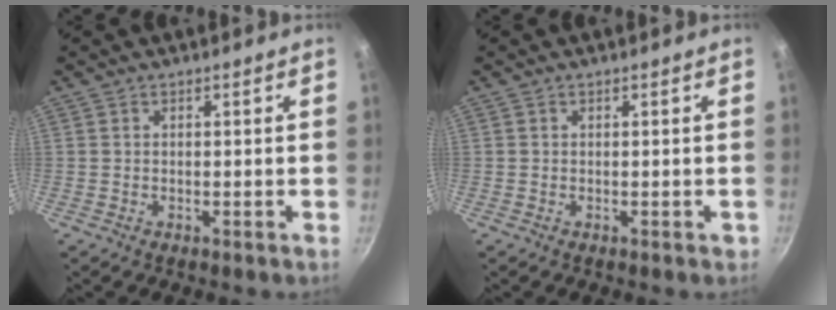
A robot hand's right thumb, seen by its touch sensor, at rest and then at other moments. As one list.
[{"total": 0.6, "force": [-0.1, 0.5, 0.4], "torque": [0.002, 0.002, -0.002]}]